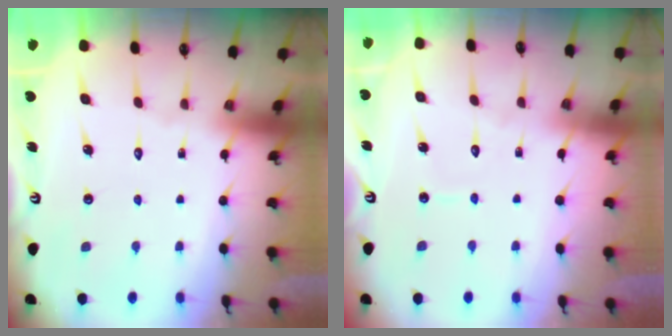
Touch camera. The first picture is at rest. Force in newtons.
{"total": 2.6, "press": 2.6, "slide": 0.3}